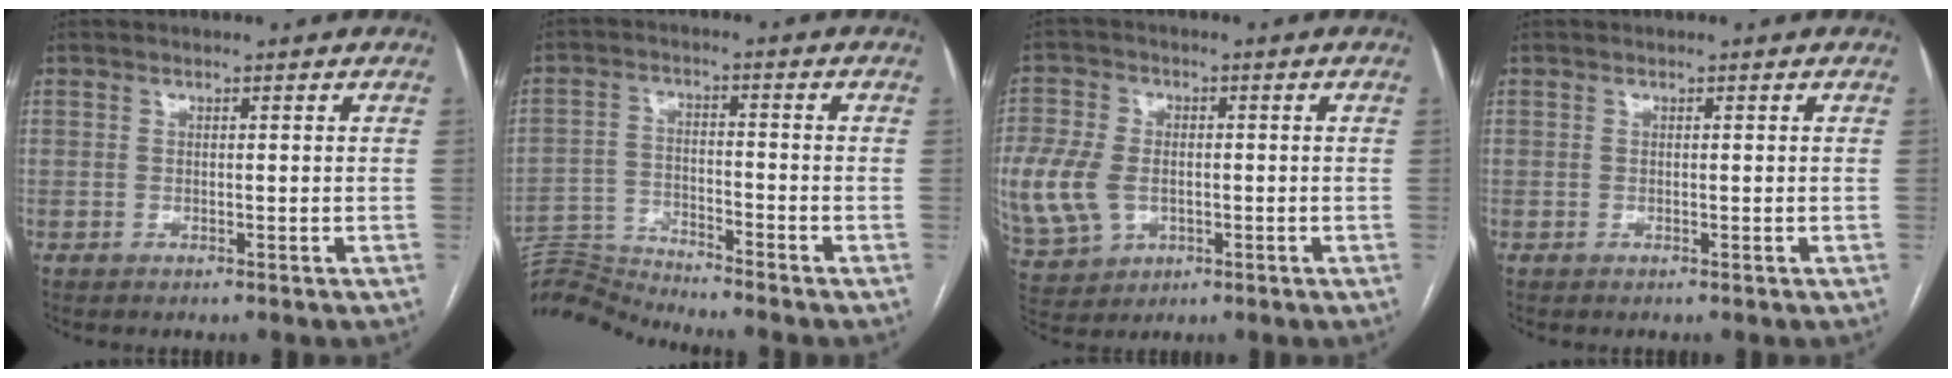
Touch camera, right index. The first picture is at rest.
{"total": 8.1, "force": [-7.8, -2.1, -0.9], "torque": [0.009, 0.006, -0.146]}
{"total": 18.5, "force": [-3.5, 14.5, 11.0], "torque": [-0.309, 0.005, -0.044]}
{"total": 0.0}